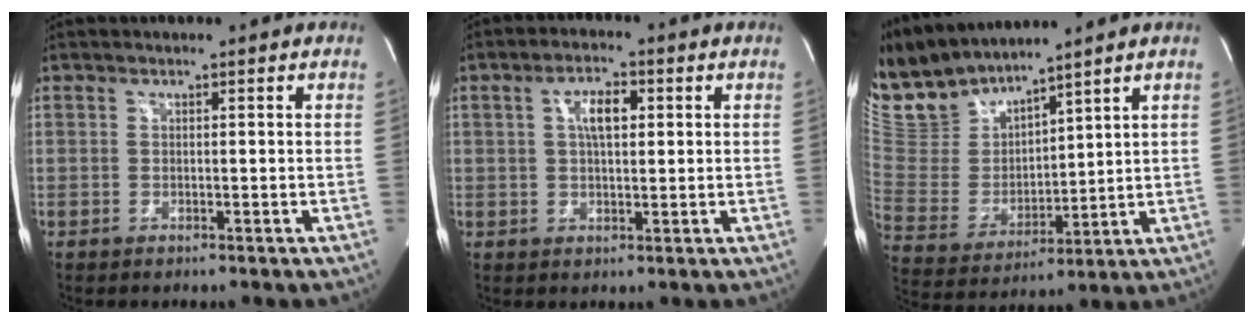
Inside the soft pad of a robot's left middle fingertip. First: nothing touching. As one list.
[{"total": 4.9, "force": [1.2, 2.1, 4.3], "torque": [-0.079, 0.012, 0.020]}, {"total": 12.7, "force": [11.9, 2.6, 3.7], "torque": [-0.095, 0.005, 0.255]}]